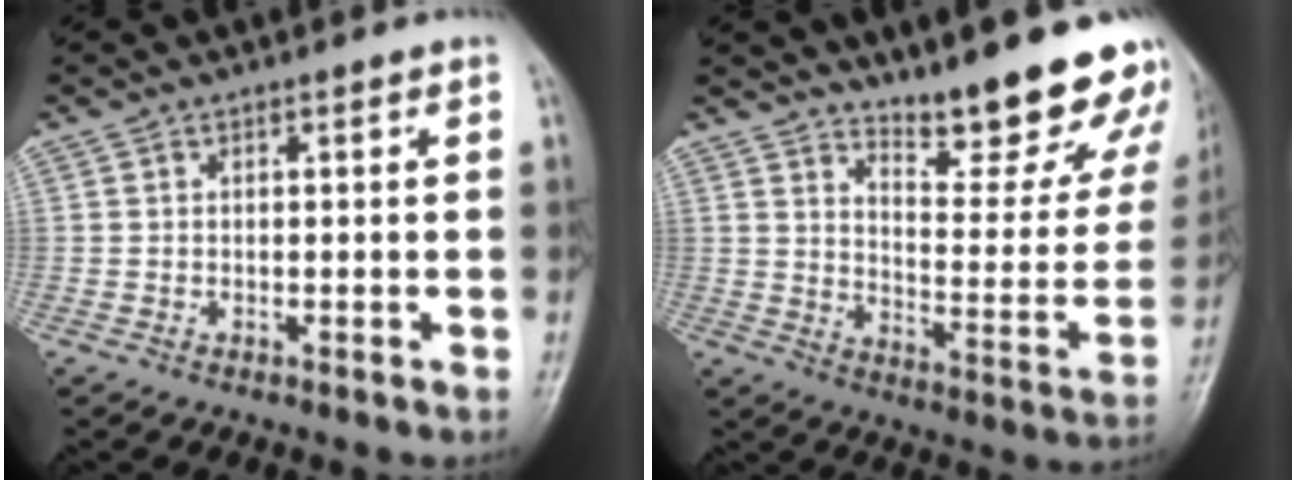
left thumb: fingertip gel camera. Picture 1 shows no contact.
{"total": 21.2, "force": [17.5, 5.5, 10.7], "torque": [-0.100, -0.137, 0.231]}